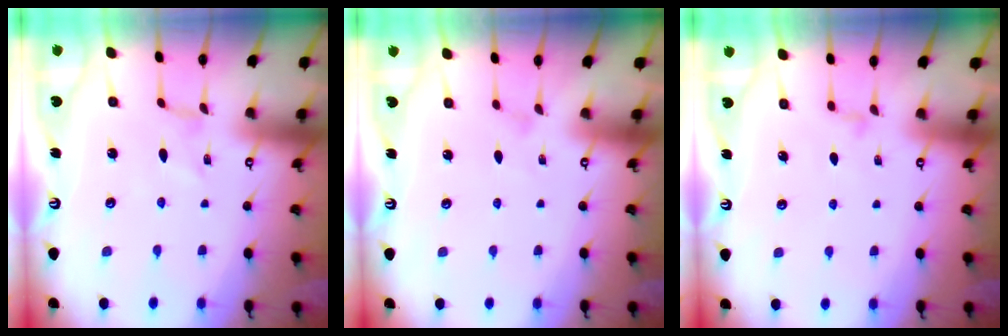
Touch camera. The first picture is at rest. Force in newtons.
{"total": 0.7, "press": 0.7, "slide": 0.2}
{"total": 2.4, "press": 2.4, "slide": 0.5}